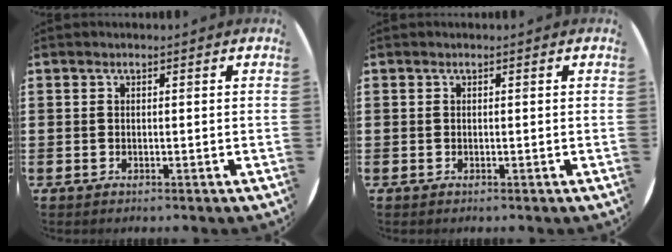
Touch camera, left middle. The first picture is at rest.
{"total": 0.0}